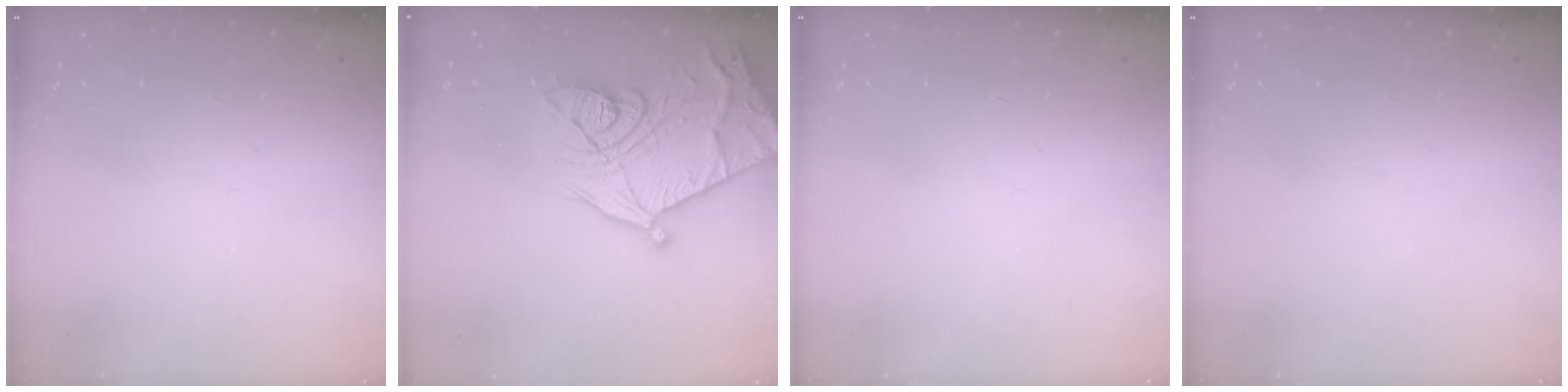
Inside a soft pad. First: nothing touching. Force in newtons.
{"total": 22.3, "press": 22.3, "slide": 0.4}
{"total": 0.0}
{"total": 0.0}